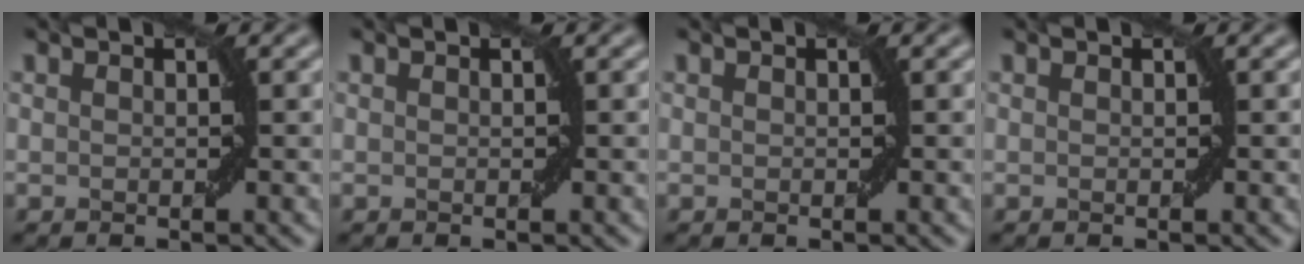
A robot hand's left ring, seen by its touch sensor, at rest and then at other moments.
{"total": 0.0}
{"total": 0.0}
{"total": 0.0}